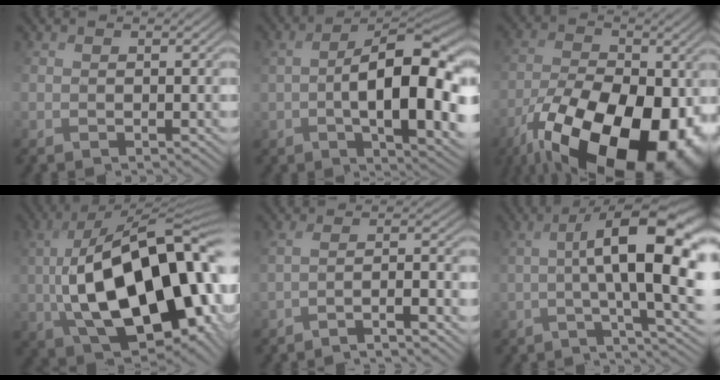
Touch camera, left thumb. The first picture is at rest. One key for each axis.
{"total": 12.0, "fx": -1.7, "fy": 4.9, "fz": 10.8, "tx": -0.166, "ty": 0.004, "tz": -0.012}
{"total": 18.8, "fx": -9.6, "fy": 9.9, "fz": 12.8, "tx": -0.231, "ty": -0.039, "tz": -0.137}
{"total": 19.3, "fx": -1.4, "fy": 10.8, "fz": 15.9, "tx": -0.279, "ty": -0.019, "tz": 0.009}
{"total": 4.7, "fx": -3.6, "fy": -0.1, "fz": 3.0, "tx": -0.041, "ty": 0.029, "tz": -0.066}
{"total": 12.4, "fx": 0.7, "fy": 3.4, "fz": 11.9, "tx": -0.155, "ty": 0.008, "tz": 0.032}